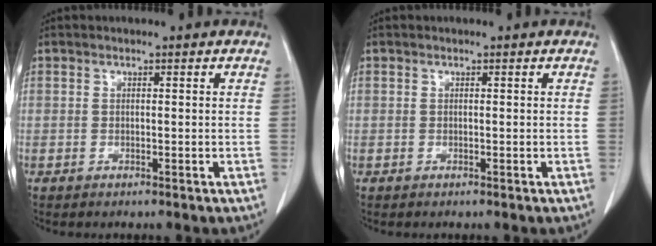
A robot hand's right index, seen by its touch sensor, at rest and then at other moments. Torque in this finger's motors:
{"motor_torque": [0.00, 0.00, 0.00, 0.01]}